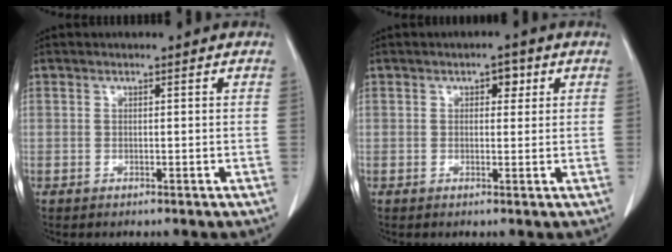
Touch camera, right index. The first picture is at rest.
{"total": 2.2, "force": [0.9, 1.3, 1.5], "torque": [-0.017, 0.007, 0.010]}